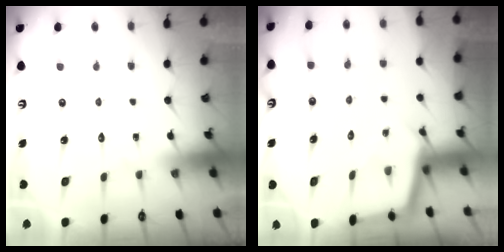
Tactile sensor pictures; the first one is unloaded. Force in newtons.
{"total": 2.5, "press": 2.5, "slide": 0.1}